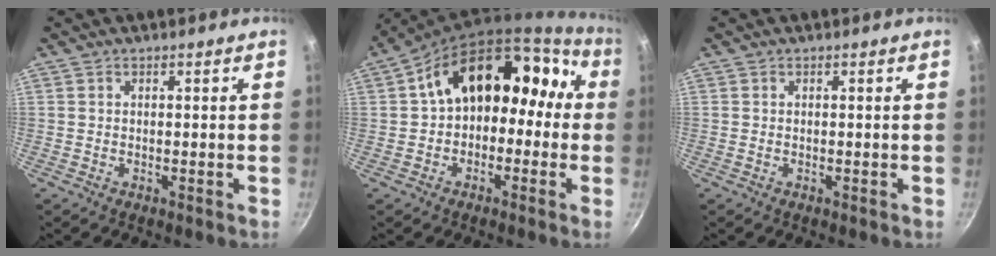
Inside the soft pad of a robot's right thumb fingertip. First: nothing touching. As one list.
[{"total": 17.7, "force": [0.3, 13.0, 12.0], "torque": [-0.120, 0.086, 0.001]}, {"total": 0.0}]